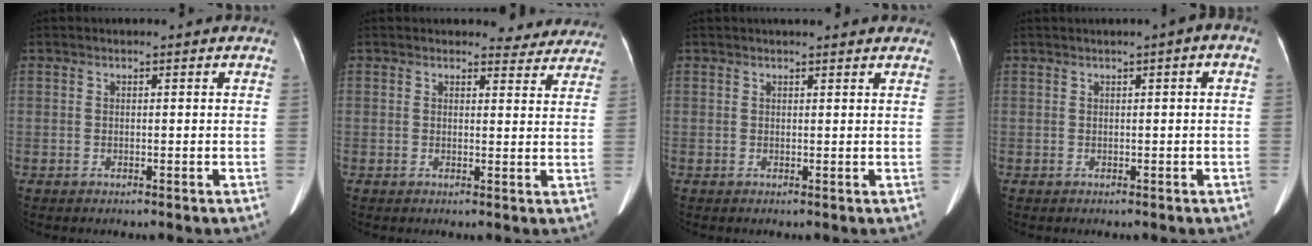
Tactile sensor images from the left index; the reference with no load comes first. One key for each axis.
{"total": 5.3, "fx": 5.0, "fy": 1.8, "fz": 0.1, "tx": 0.019, "ty": -0.011, "tz": 0.037}
{"total": 6.4, "fx": 5.5, "fy": 1.3, "fz": 2.9, "tx": -0.035, "ty": 0.023, "tz": 0.064}
{"total": 1.8, "fx": 0.4, "fy": 0.2, "fz": 1.8, "tx": -0.024, "ty": 0.009, "tz": 0.003}